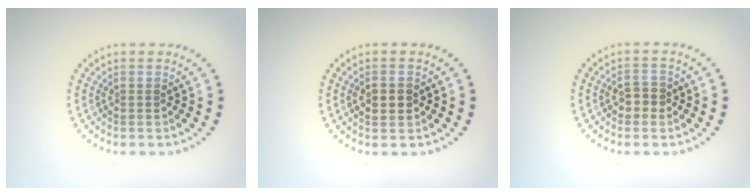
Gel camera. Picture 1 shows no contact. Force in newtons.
{"total": 2.5, "press": 2.5, "slide": 0.3}
{"total": 1.8, "press": 1.8, "slide": 0.4}